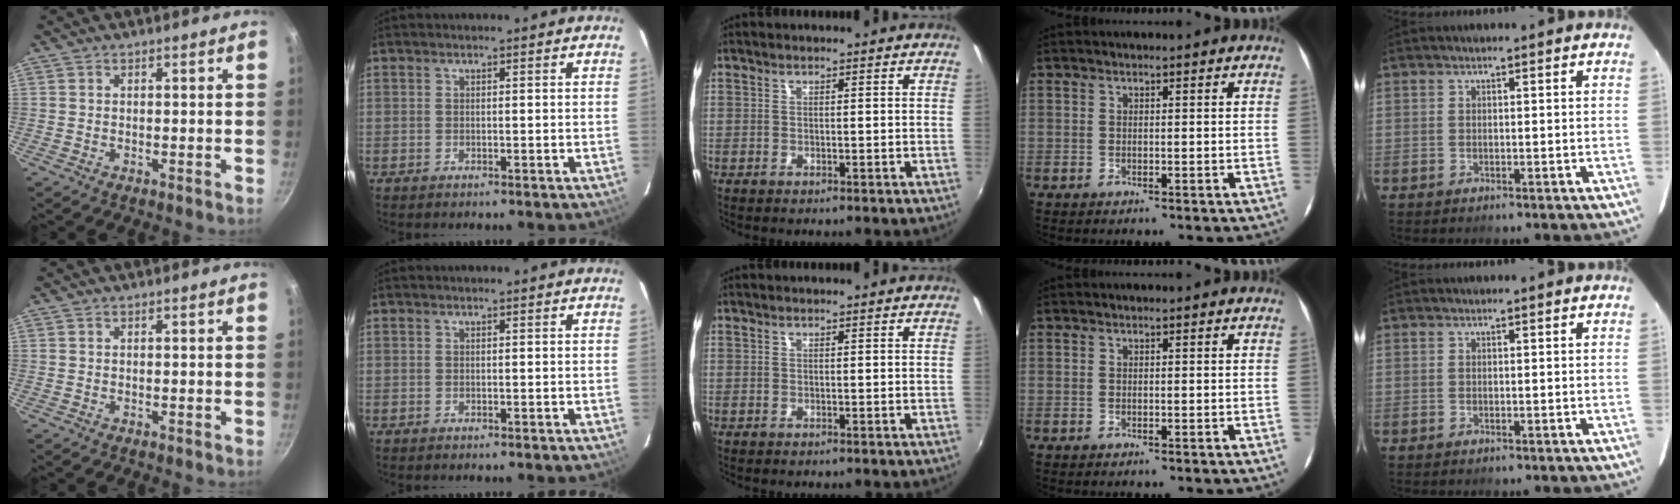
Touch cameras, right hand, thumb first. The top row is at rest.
{}